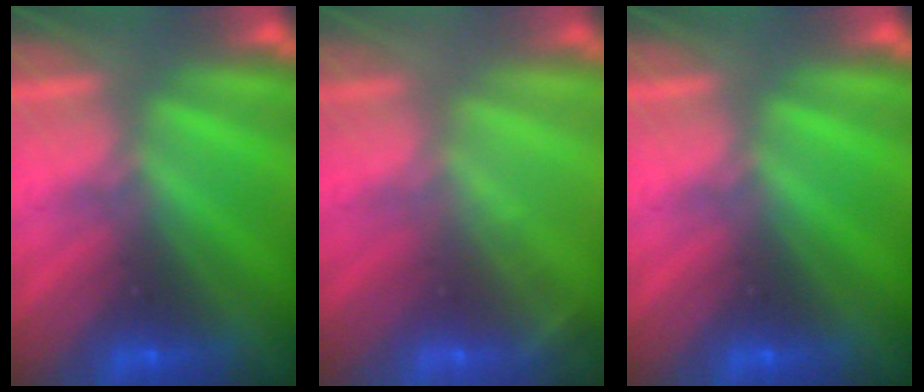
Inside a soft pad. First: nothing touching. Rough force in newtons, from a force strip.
{"total": 1.8}
{"total": 0.0}